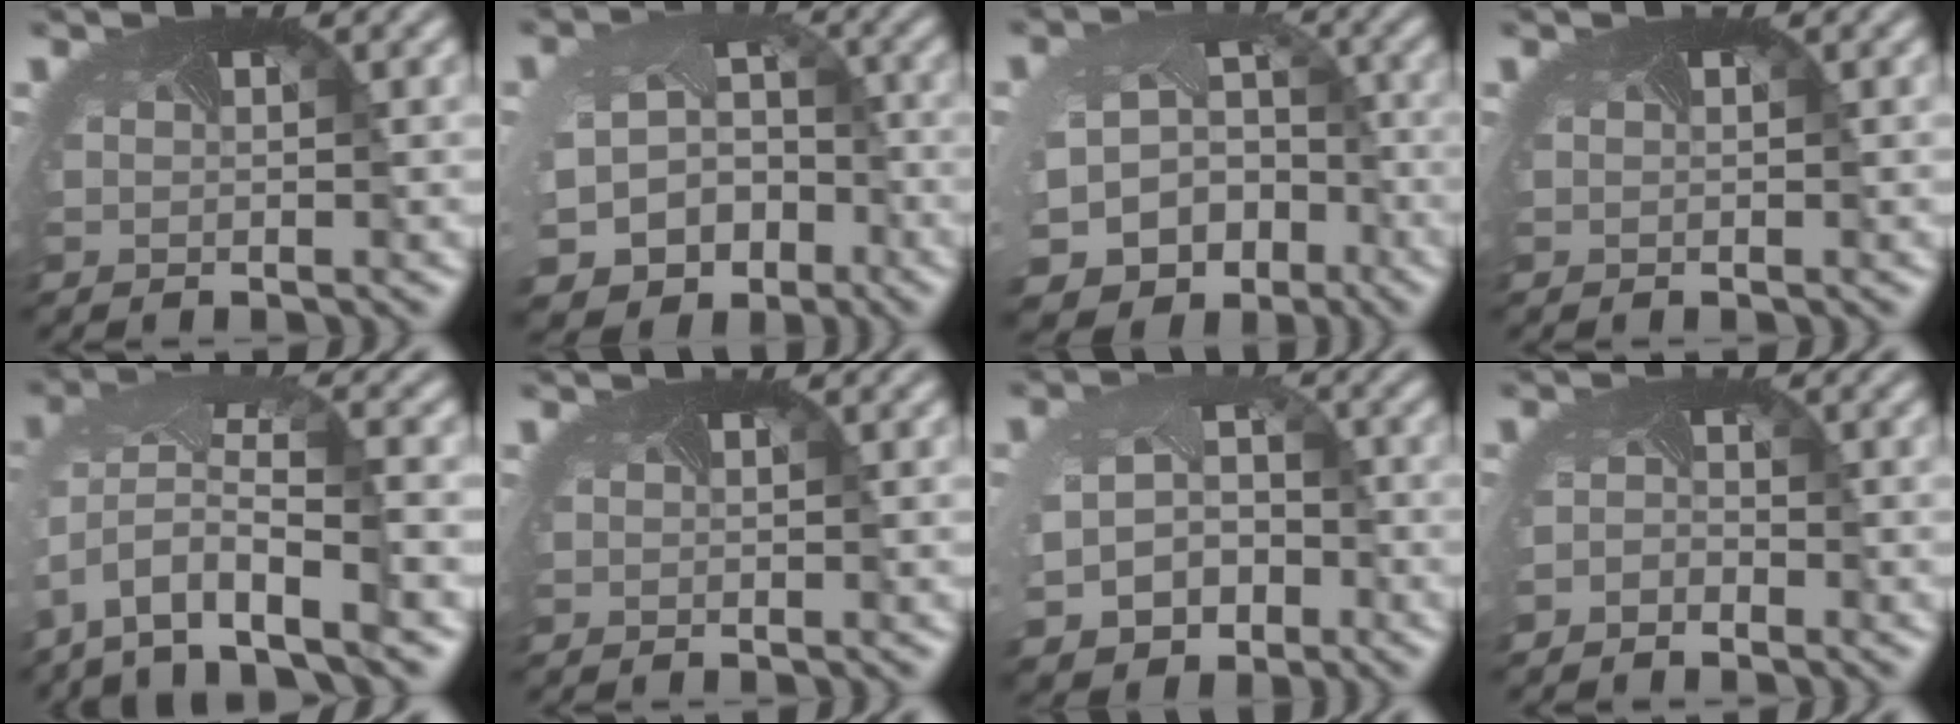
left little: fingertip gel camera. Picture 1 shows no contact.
{"total": 8.6, "force": [-3.7, 7.0, 3.4], "torque": [-0.083, -0.046, -0.046]}
{"total": 13.1, "force": [-6.8, 10.2, 4.7], "torque": [-0.105, -0.063, -0.081]}
{"total": 0.0}
{"total": 9.8, "force": [-4.4, 4.7, 7.3], "torque": [-0.167, -0.019, -0.065]}
{"total": 0.0}
{"total": 7.0, "force": [-2.5, 5.6, 3.4], "torque": [-0.087, -0.044, -0.024]}
{"total": 1.0, "force": [-0.9, 0.5, -0.3], "torque": [-0.011, -0.008, -0.019]}